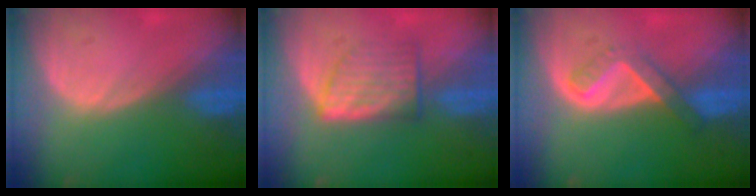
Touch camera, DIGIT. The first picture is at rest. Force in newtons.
{"total": 5.9, "press": 5.7, "slide": 1.4}
{"total": 5.2, "press": 4.6, "slide": 2.6}